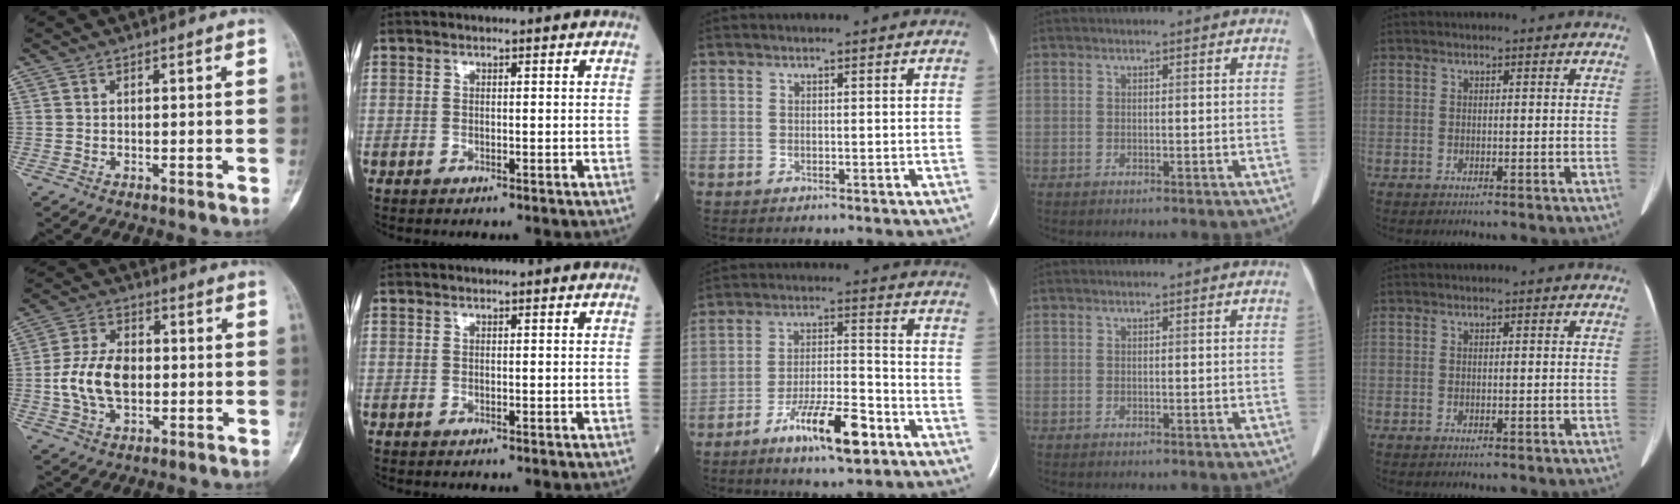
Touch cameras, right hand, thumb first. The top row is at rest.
{"thumb": {"total": 11.0, "force": [-0.9, 7.0, 8.4], "torque": [-0.155, 0.014, -0.019]}, "middle": {"total": 10.8, "force": [-6.4, 1.9, 8.5], "torque": [-0.150, -0.006, -0.109]}}